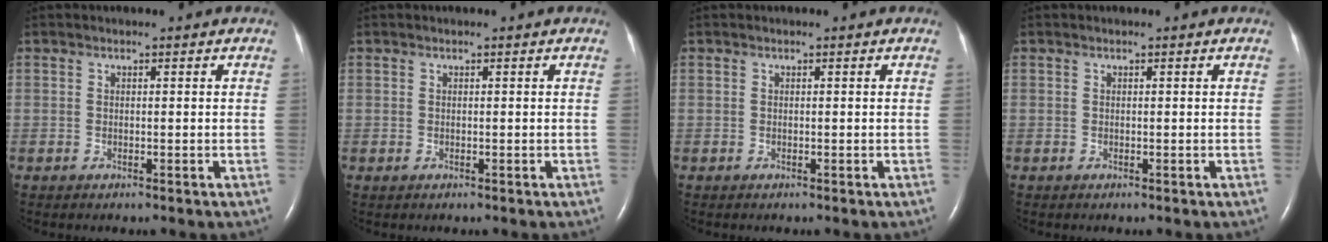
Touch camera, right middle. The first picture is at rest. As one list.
[{"total": 0.0}, {"total": 0.0}, {"total": 0.0}]